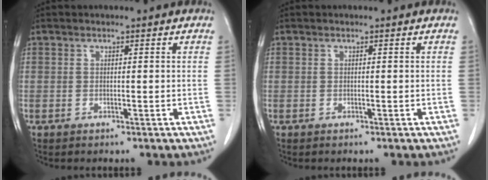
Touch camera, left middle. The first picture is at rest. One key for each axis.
{"total": 0.0}